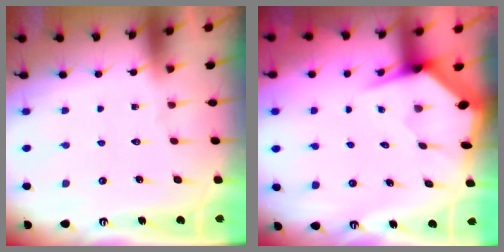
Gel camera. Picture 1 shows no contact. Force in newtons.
{"total": 3.3, "press": 3.3, "slide": 0.1}